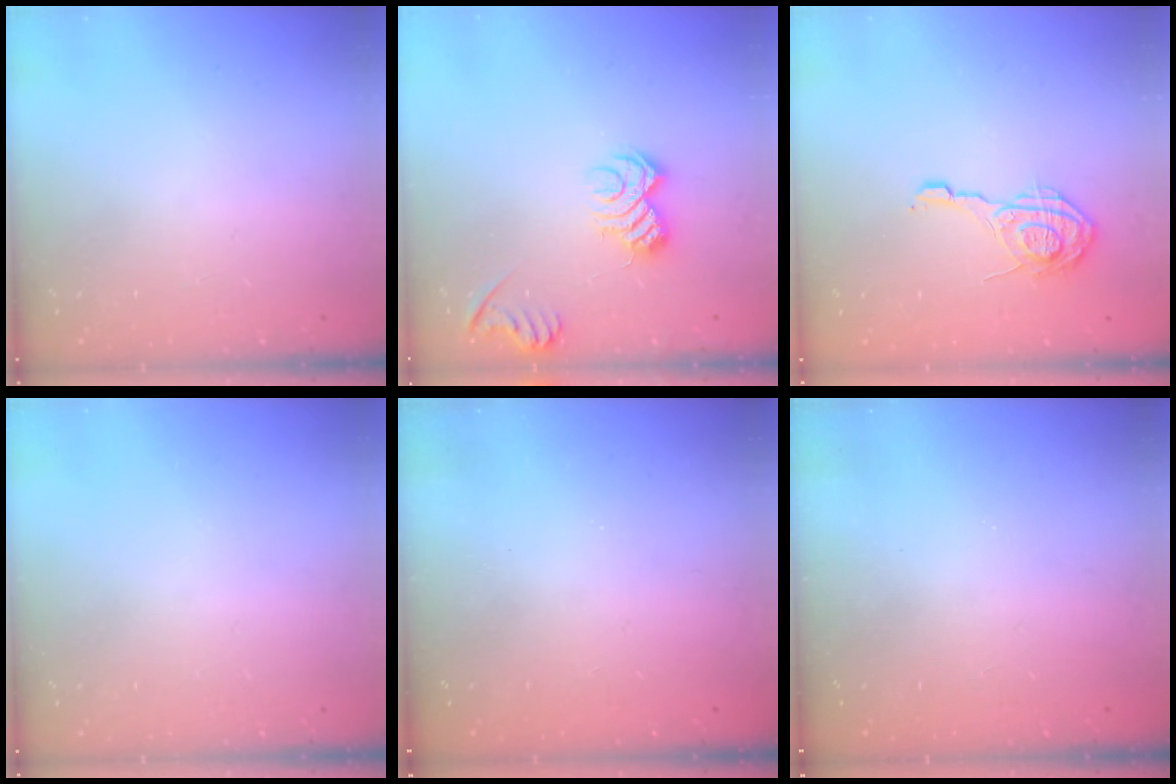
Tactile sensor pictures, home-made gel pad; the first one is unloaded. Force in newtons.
{"total": 9.9, "press": 9.9, "slide": 0.5}
{"total": 12.2, "press": 12.2, "slide": 0.5}
{"total": 0.0}
{"total": 2.3, "press": 2.2, "slide": 0.8}
{"total": 2.4, "press": 2.3, "slide": 0.7}